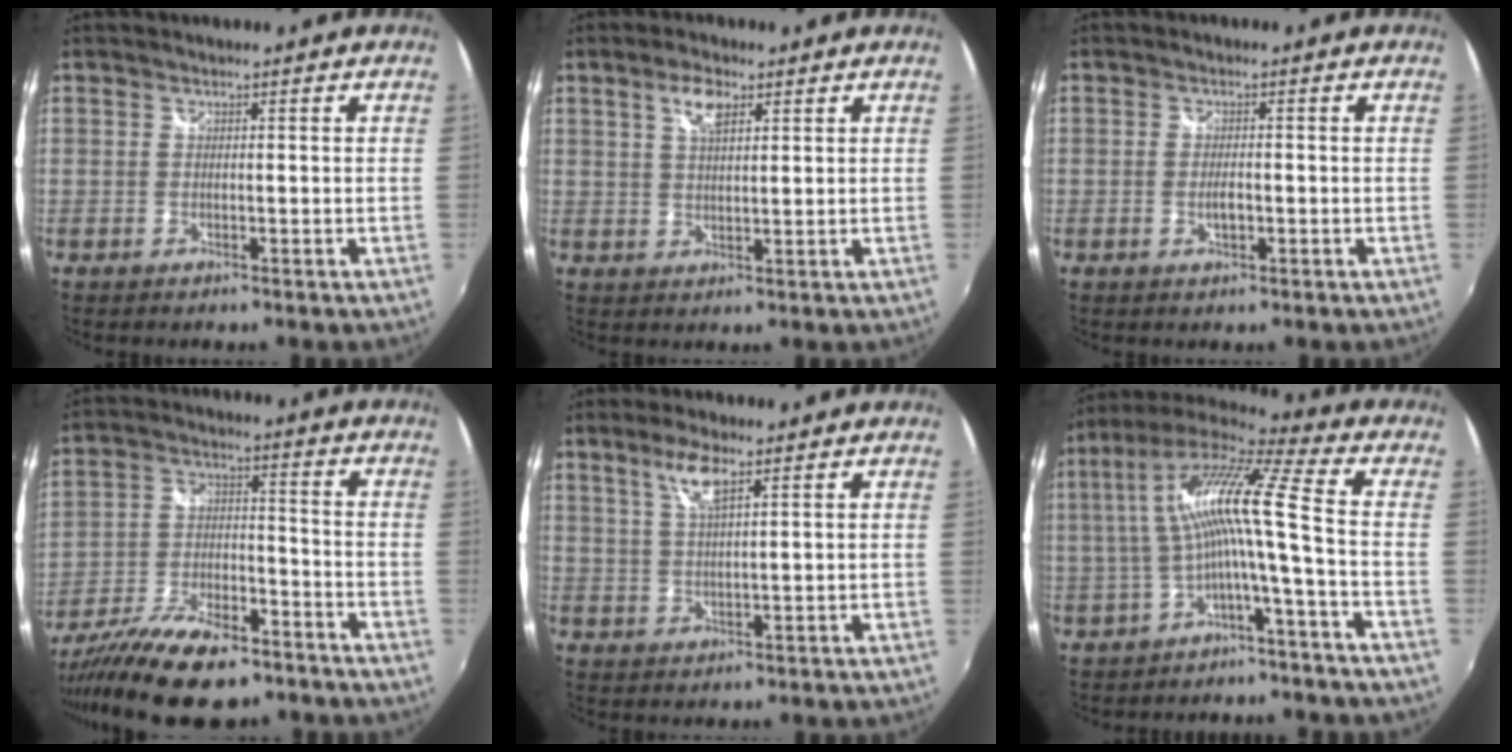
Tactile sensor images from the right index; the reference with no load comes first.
{"total": 4.6, "force": [2.4, 1.8, 3.5], "torque": [-0.063, 0.007, 0.043]}
{"total": 2.4, "force": [-0.6, 1.0, 2.1], "torque": [-0.038, -0.002, -0.011]}
{"total": 18.8, "force": [-14.0, 6.5, 10.6], "torque": [-0.210, -0.034, -0.232]}
{"total": 5.2, "force": [2.8, 0.9, 4.3], "torque": [-0.084, 0.004, 0.056]}
{"total": 12.7, "force": [-1.7, -0.5, 12.6], "torque": [-0.238, 0.014, -0.030]}